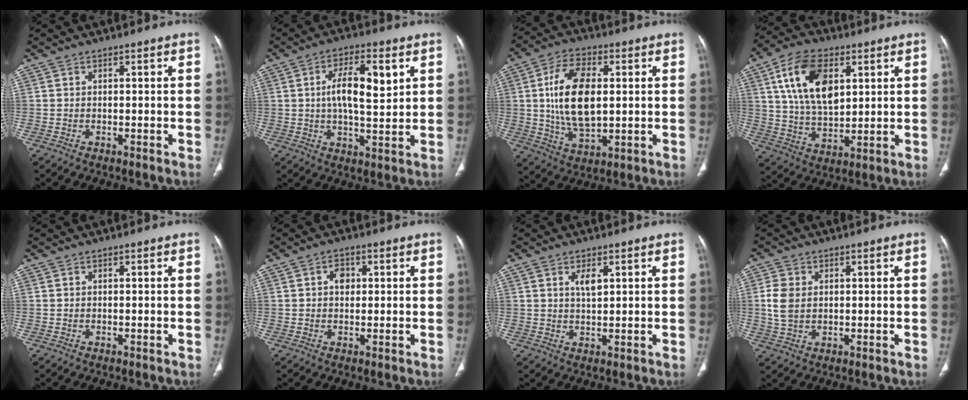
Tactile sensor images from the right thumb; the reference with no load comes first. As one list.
[{"total": 10.5, "force": [2.7, 3.9, 9.4], "torque": [-0.147, -0.008, 0.043]}, {"total": 14.6, "force": [1.6, 7.8, 12.2], "torque": [-0.220, -0.005, 0.032]}, {"total": 15.6, "force": [5.4, 9.0, 11.6], "torque": [-0.191, -0.013, 0.103]}, {"total": 0.0}, {"total": 2.7, "force": [0.6, 2.0, 1.7], "torque": [-0.017, 0.001, 0.007]}, {"total": 2.8, "force": [1.3, 1.1, 2.3], "torque": [-0.040, -0.009, 0.025]}, {"total": 5.6, "force": [0.7, 4.1, 3.8], "torque": [-0.081, 0.001, 0.017]}]